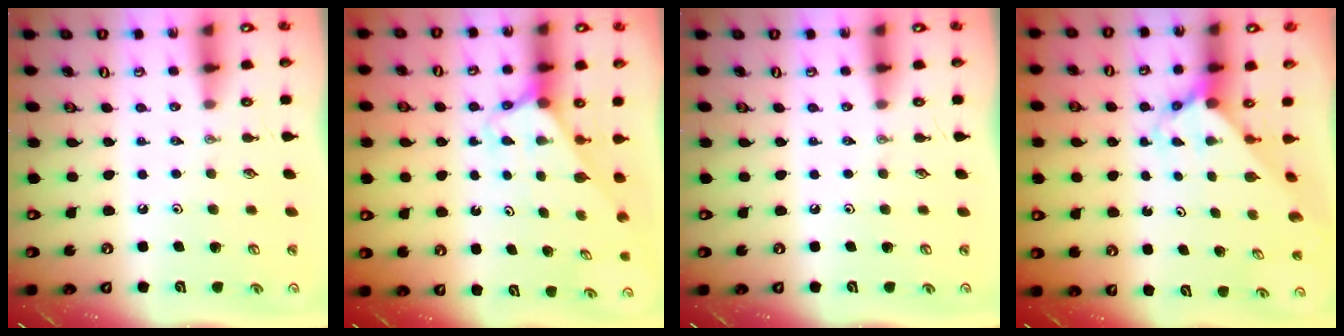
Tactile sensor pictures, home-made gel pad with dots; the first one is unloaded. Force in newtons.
{"total": 2.5, "press": 2.5, "slide": 0.2}
{"total": 0.0}
{"total": 3.4, "press": 3.4, "slide": 0.4}